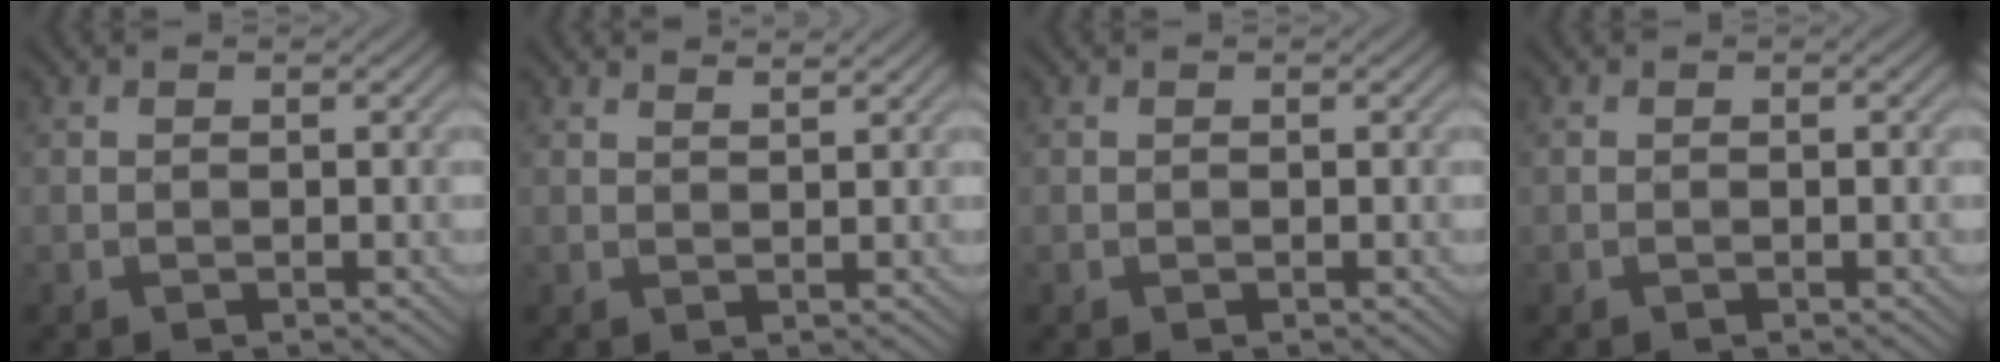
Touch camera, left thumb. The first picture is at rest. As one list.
[{"total": 1.6, "force": [1.5, 0.1, 0.7], "torque": [-0.019, -0.001, 0.026]}, {"total": 0.0}, {"total": 0.7, "force": [-0.1, 0.0, 0.7], "torque": [-0.012, 0.002, -0.003]}]